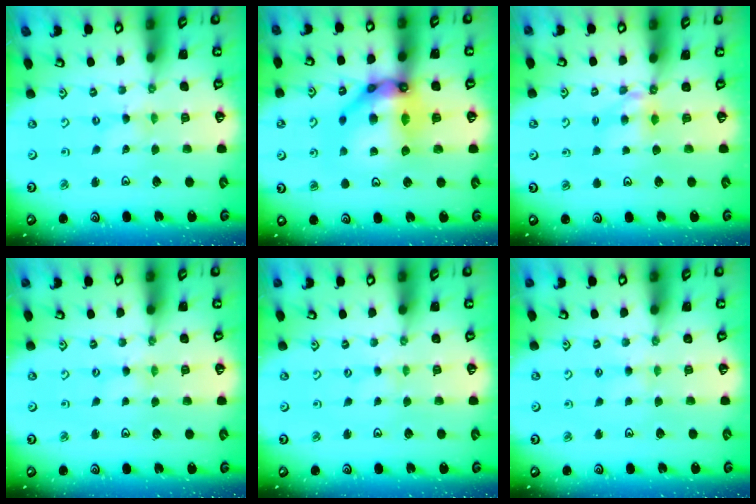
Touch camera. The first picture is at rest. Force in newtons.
{"total": 16.1, "press": 16.0, "slide": 1.8}
{"total": 5.3, "press": 5.2, "slide": 0.6}
{"total": 0.7, "press": 0.7, "slide": 0.1}
{"total": 0.0}
{"total": 2.4, "press": 2.3, "slide": 0.4}